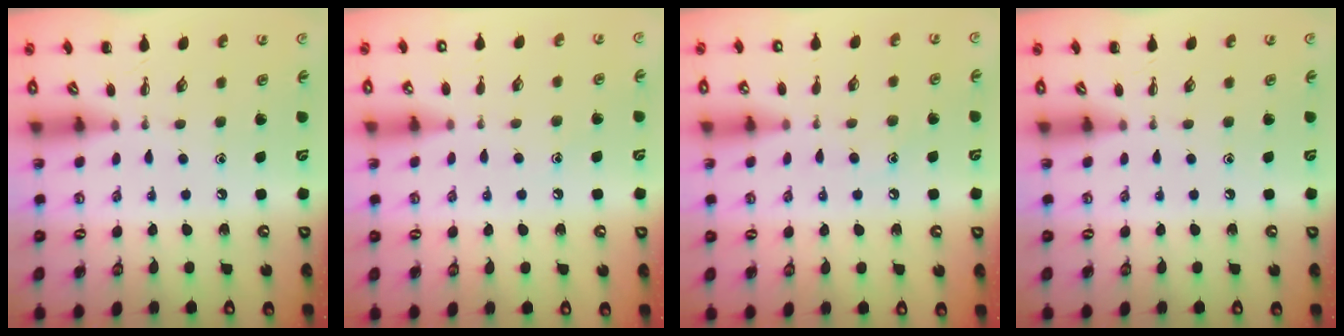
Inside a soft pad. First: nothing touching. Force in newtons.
{"total": 6.2, "press": 6.0, "slide": 1.6}
{"total": 7.6, "press": 7.4, "slide": 1.8}
{"total": 0.0}